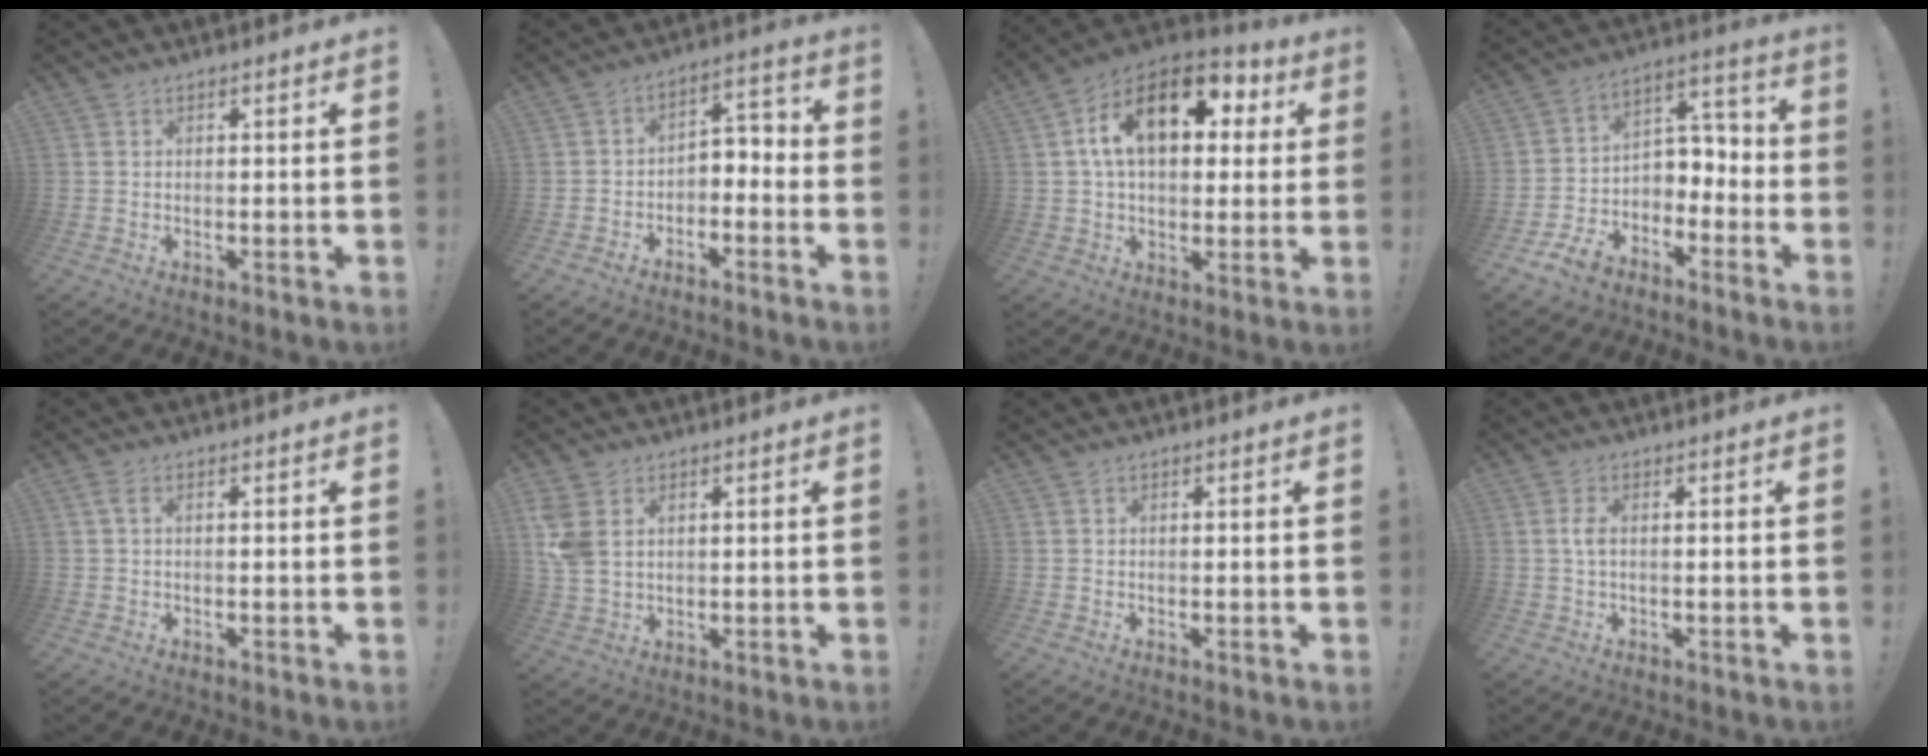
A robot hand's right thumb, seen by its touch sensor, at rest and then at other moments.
{"total": 5.4, "force": [-4.2, 3.0, 1.7], "torque": [-0.023, 0.025, -0.076]}
{"total": 18.3, "force": [5.7, 10.7, 13.7], "torque": [-0.216, -0.009, 0.093]}
{"total": 8.2, "force": [-5.3, 6.0, 1.9], "torque": [-0.026, 0.023, -0.091]}
{"total": 1.8, "force": [0.5, 0.6, 1.7], "torque": [-0.036, 0.003, 0.008]}
{"total": 6.8, "force": [2.7, 4.6, 4.1], "torque": [-0.088, -0.012, 0.050]}
{"total": 0.0}
{"total": 2.5, "force": [0.0, 0.8, 2.3], "torque": [-0.053, 0.001, -0.004]}